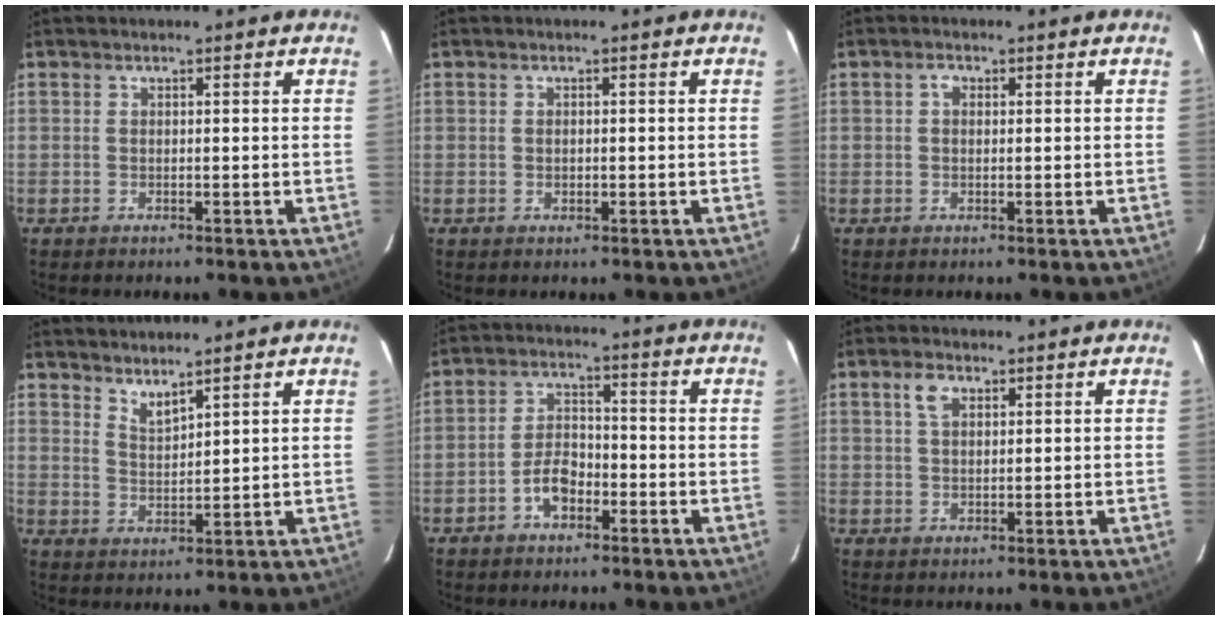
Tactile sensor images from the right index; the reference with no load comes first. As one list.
[{"total": 0.7, "force": [-0.2, 0.6, 0.3], "torque": [-0.004, 0.000, -0.002]}, {"total": 1.2, "force": [0.2, 0.9, 0.7], "torque": [-0.012, 0.007, 0.000]}, {"total": 3.5, "force": [3.1, 0.5, 1.5], "torque": [-0.027, -0.006, 0.055]}, {"total": 5.7, "force": [-3.1, 3.3, 3.5], "torque": [-0.071, 0.017, -0.052]}, {"total": 2.9, "force": [1.3, 1.7, 2.0], "torque": [-0.037, 0.008, 0.023]}]